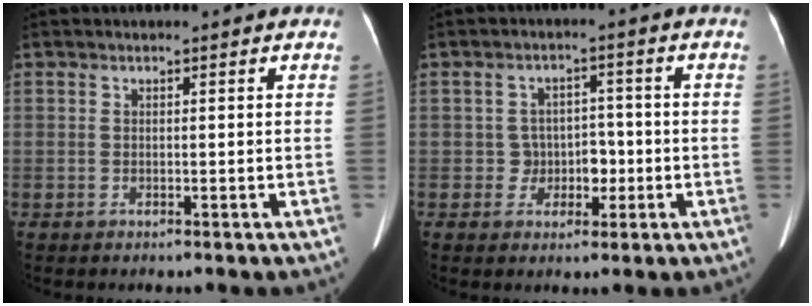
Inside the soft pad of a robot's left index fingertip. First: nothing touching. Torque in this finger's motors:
{"motor_torque": [0.11, 0.04, -0.04, 0.00]}